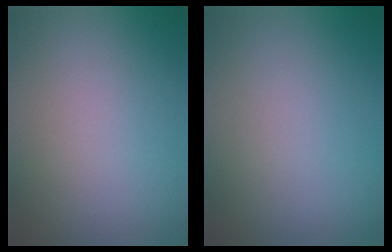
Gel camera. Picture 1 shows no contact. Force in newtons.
{"total": 0.0}